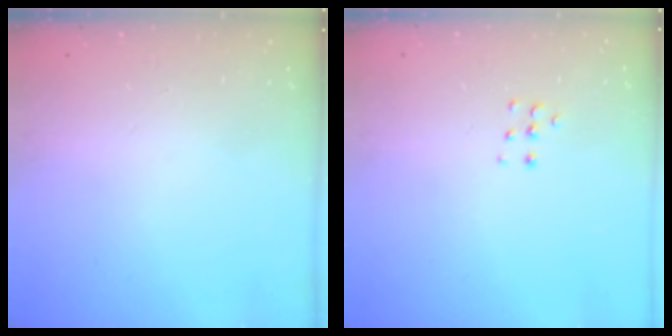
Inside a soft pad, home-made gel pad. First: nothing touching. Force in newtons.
{"total": 4.1, "press": 4.1, "slide": 0.5}